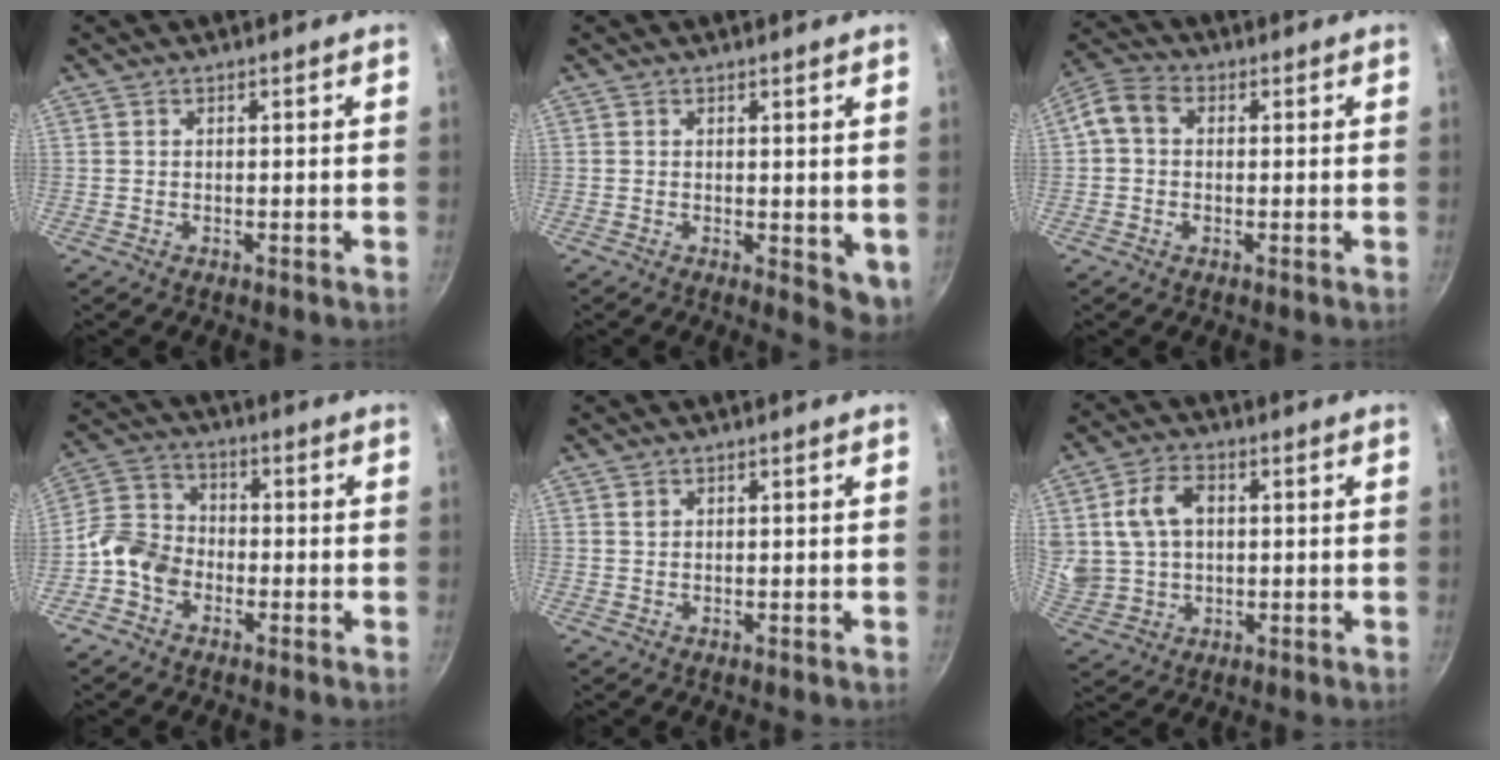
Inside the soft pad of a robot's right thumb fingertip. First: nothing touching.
{"total": 4.8, "force": [0.6, 2.6, 4.0], "torque": [-0.040, -0.004, 0.012]}
{"total": 6.3, "force": [0.3, 4.9, 3.9], "torque": [-0.078, 0.017, -0.012]}
{"total": 8.2, "force": [-3.2, 6.3, 4.1], "torque": [-0.061, 0.033, -0.081]}
{"total": 0.9, "force": [0.4, 0.7, 0.3], "torque": [-0.003, 0.002, 0.008]}
{"total": 11.6, "force": [2.1, 8.7, 7.4], "torque": [-0.125, 0.001, 0.044]}